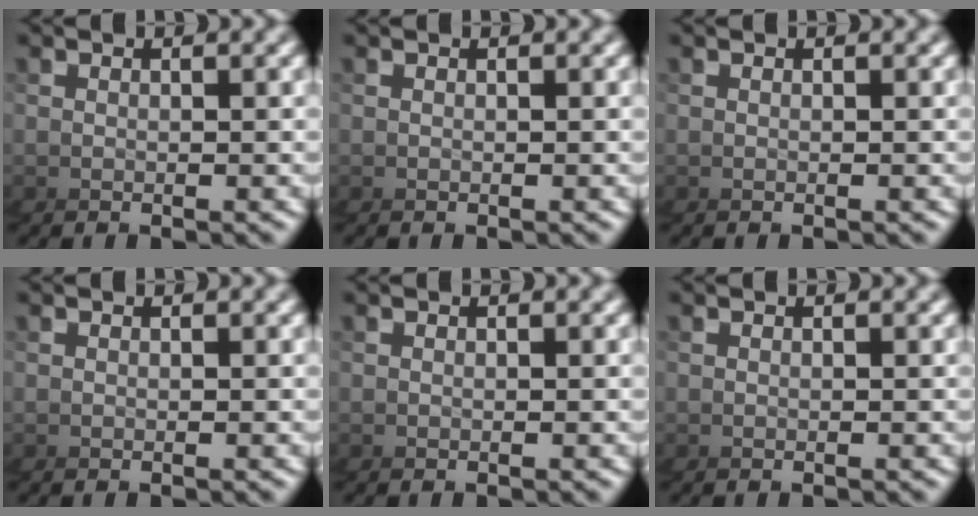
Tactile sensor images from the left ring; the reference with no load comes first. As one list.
[{"total": 0.0}, {"total": 0.0}, {"total": 0.0}, {"total": 0.0}, {"total": 0.0}]